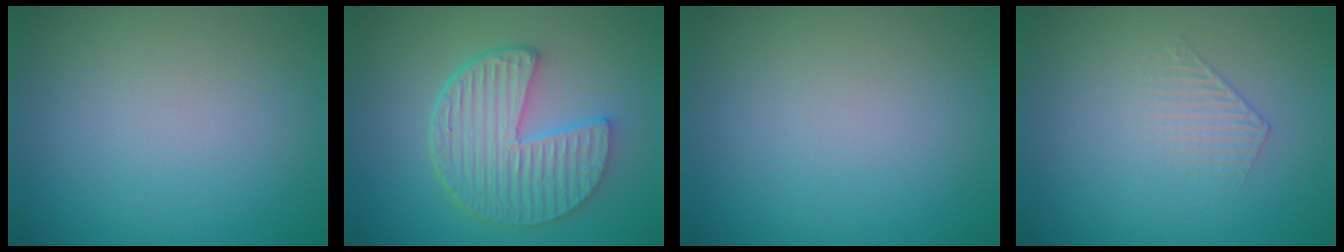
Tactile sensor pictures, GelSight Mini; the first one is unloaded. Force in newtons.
{"total": 6.2, "press": 4.8, "slide": 4.0}
{"total": 0.0}
{"total": 1.0, "press": 0.4, "slide": 0.9}